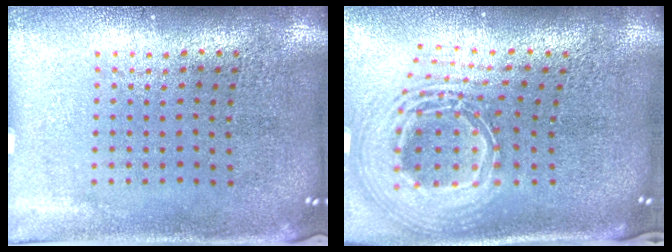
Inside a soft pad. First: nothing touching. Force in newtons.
{"total": 2.8, "press": 1.9, "slide": 2.1}